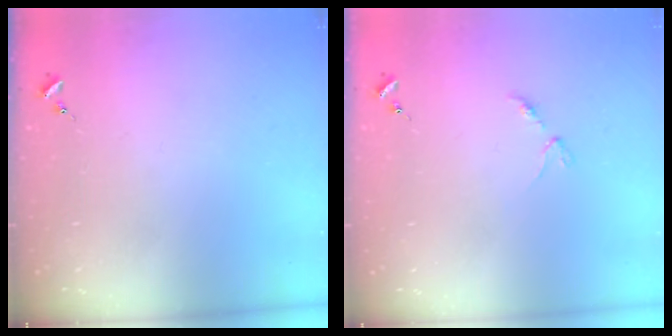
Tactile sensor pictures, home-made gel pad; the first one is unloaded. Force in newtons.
{"total": 2.8, "press": 2.8, "slide": 0.5}